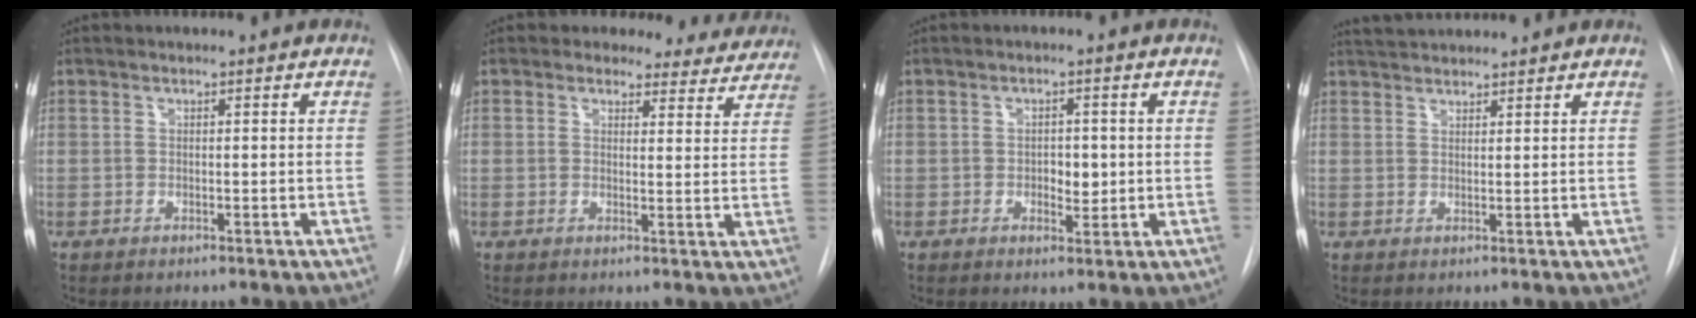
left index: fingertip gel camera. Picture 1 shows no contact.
{"total": 10.2, "force": [9.1, 4.5, 0.2], "torque": [0.037, -0.022, 0.073]}
{"total": 3.0, "force": [-0.7, 1.8, 2.3], "torque": [-0.029, -0.004, -0.007]}
{"total": 4.1, "force": [4.0, 0.3, 1.0], "torque": [-0.021, 0.031, 0.069]}